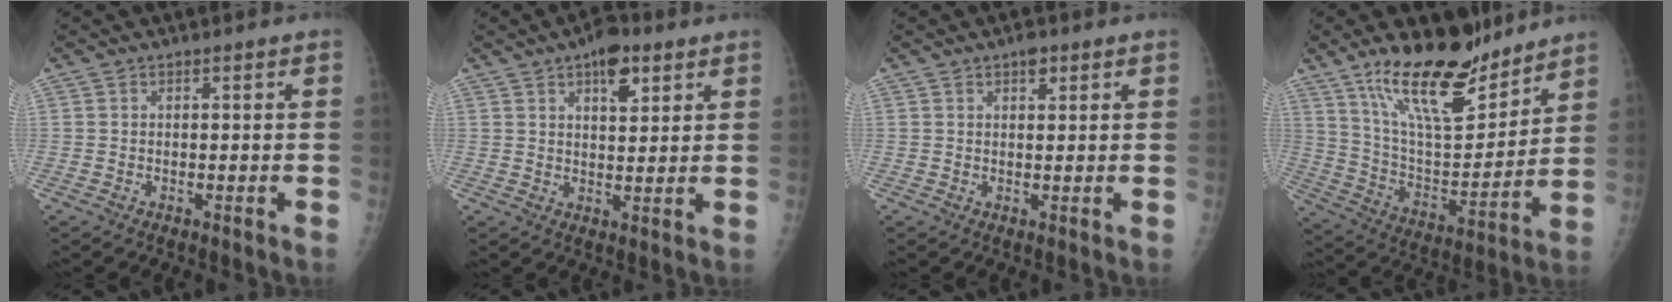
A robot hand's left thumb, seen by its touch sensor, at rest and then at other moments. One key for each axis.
{"total": 7.0, "fx": 3.8, "fy": 3.3, "fz": 4.8, "tx": -0.050, "ty": -0.016, "tz": 0.052}
{"total": 2.2, "fx": 1.3, "fy": 1.1, "fz": 1.3, "tx": -0.011, "ty": -0.005, "tz": 0.019}
{"total": 20.2, "fx": 14.7, "fy": 7.3, "fz": 11.8, "tx": -0.157, "ty": -0.091, "tz": 0.259}